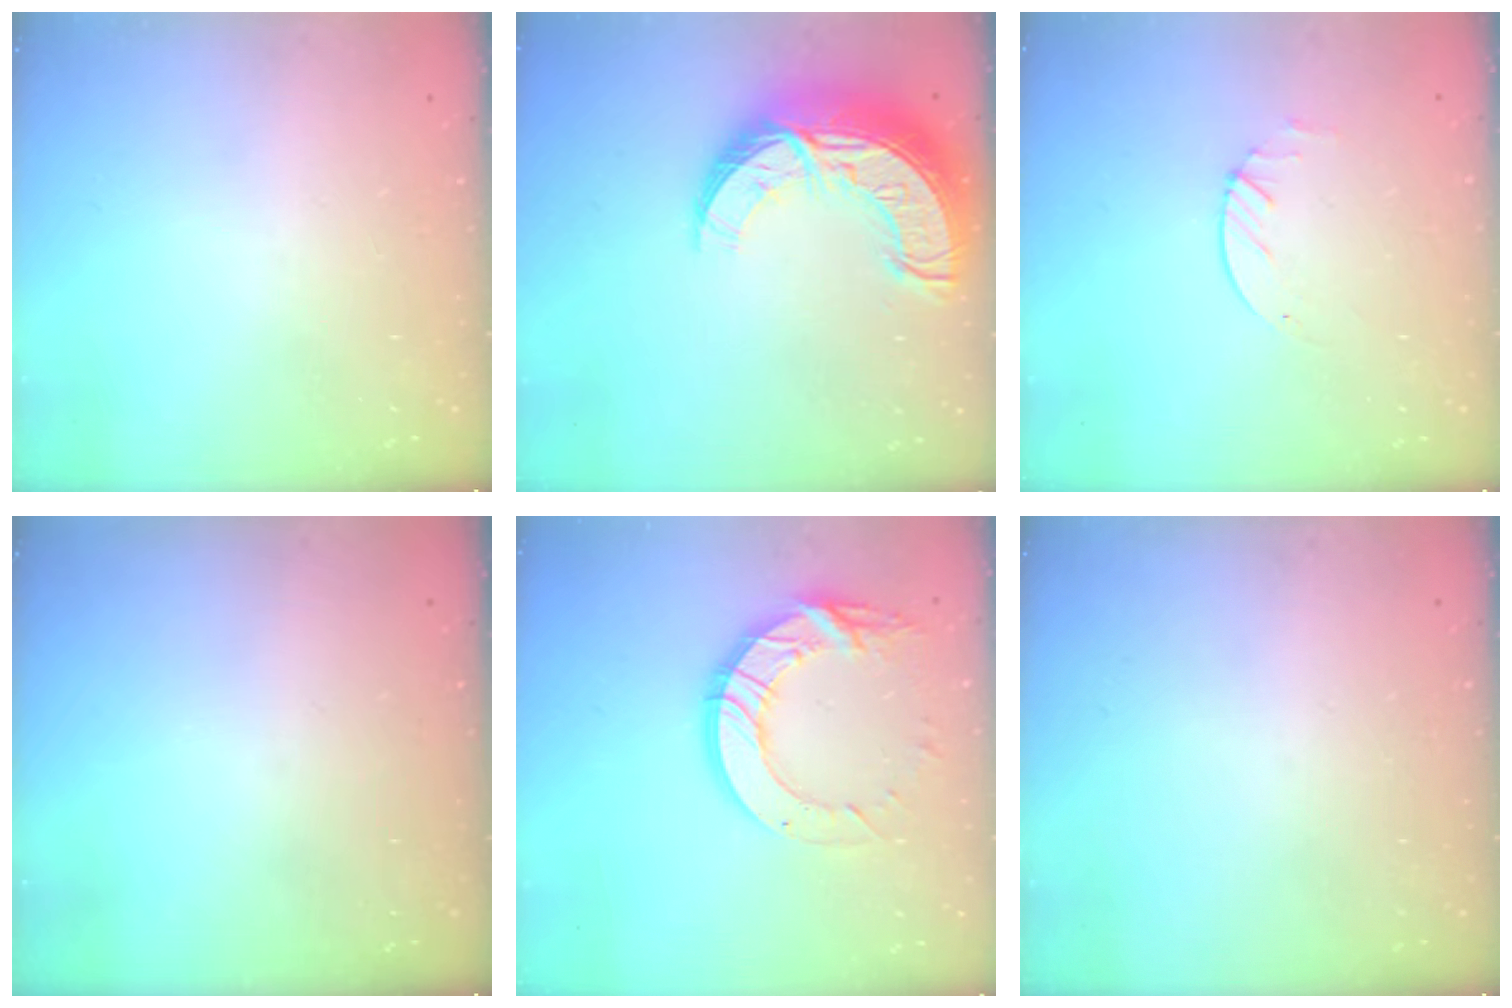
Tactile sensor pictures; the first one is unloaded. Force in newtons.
{"total": 17.2, "press": 17.1, "slide": 1.4}
{"total": 2.0, "press": 2.0, "slide": 0.2}
{"total": 0.0}
{"total": 14.2, "press": 14.2, "slide": 1.6}
{"total": 0.0}